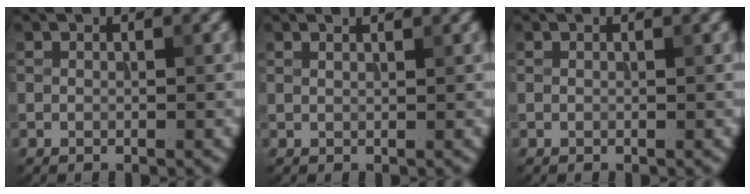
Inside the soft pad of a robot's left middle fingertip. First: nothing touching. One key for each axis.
{"total": 1.8, "fx": 1.4, "fy": 0.6, "fz": 0.9, "tx": -0.005, "ty": 0.002, "tz": 0.004}
{"total": 0.0}